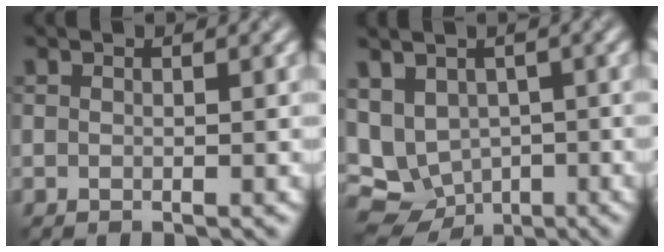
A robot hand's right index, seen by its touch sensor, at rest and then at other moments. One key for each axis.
{"total": 8.4, "fx": -1.0, "fy": 6.9, "fz": 4.6, "tx": -0.096, "ty": 0.006, "tz": 0.002}